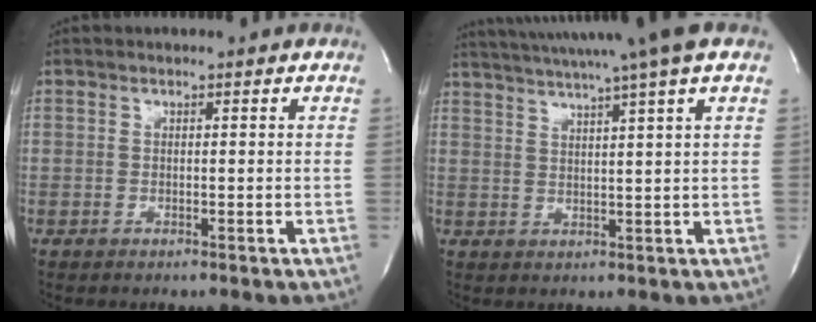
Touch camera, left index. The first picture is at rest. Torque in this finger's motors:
{"motor_torque": [0.20, -0.32, 0.88, 0.21]}